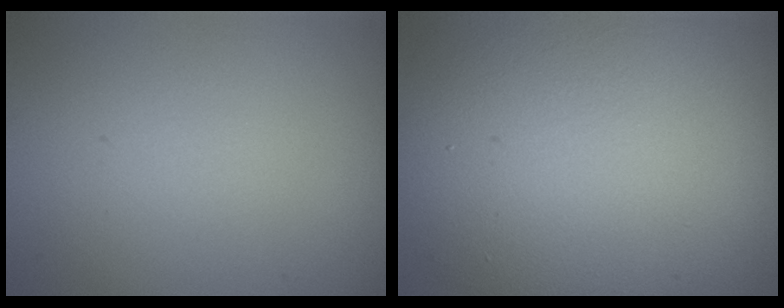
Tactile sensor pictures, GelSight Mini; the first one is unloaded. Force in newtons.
{"total": 13.0, "press": 12.9, "slide": 0.9}